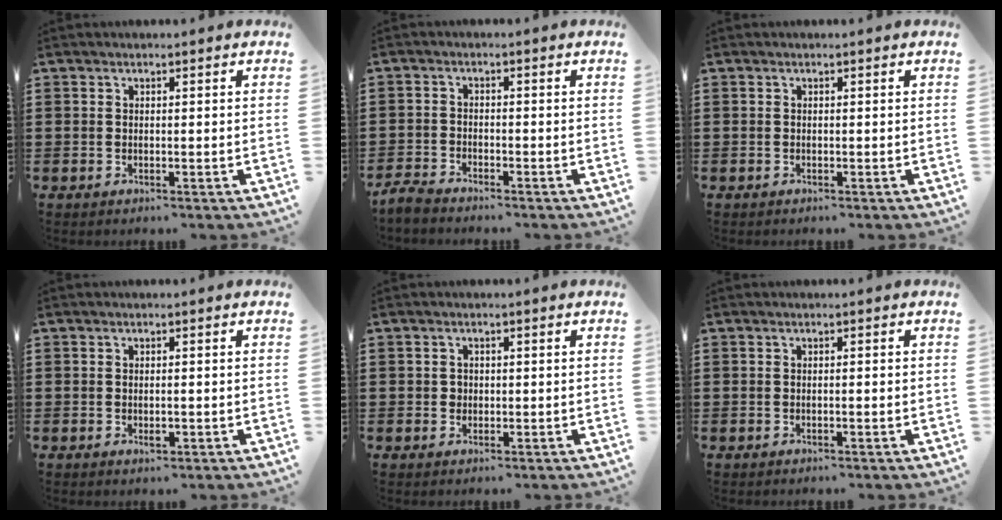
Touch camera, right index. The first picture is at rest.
{"total": 2.5, "force": [-2.5, 0.3, 0.3], "torque": [-0.016, 0.000, -0.055]}
{"total": 0.0}
{"total": 1.2, "force": [-0.2, 0.4, 1.1], "torque": [-0.020, -0.005, -0.002]}
{"total": 1.0, "force": [0.1, 1.0, 0.4], "torque": [-0.010, 0.004, 0.001]}
{"total": 0.5, "force": [-0.2, -0.1, 0.5], "torque": [-0.008, -0.002, -0.003]}